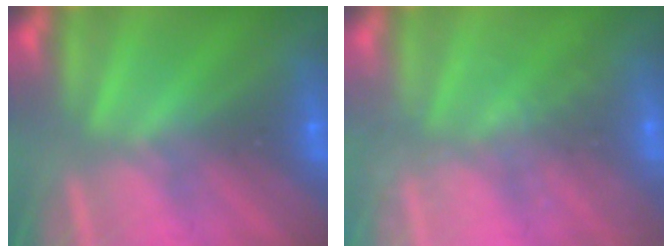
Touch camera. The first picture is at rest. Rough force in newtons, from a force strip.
{"total": 1.9}